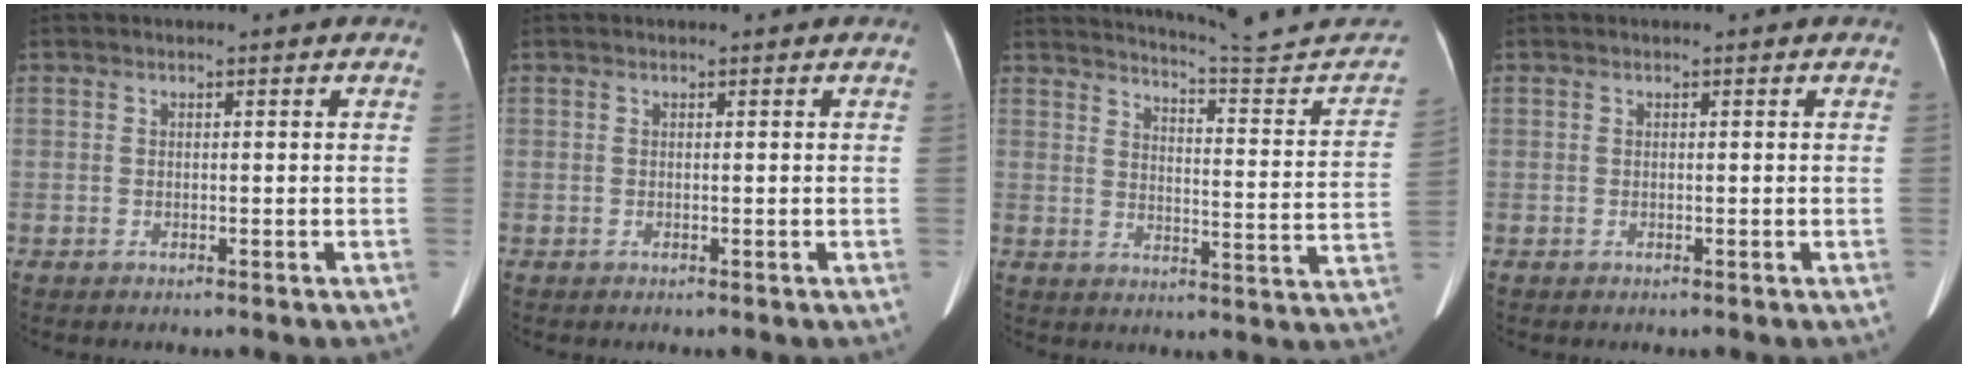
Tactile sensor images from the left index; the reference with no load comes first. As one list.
[{"total": 0.0}, {"total": 18.1, "force": [17.2, -0.3, 5.5], "torque": [-0.076, -0.074, 0.213]}, {"total": 0.0}]